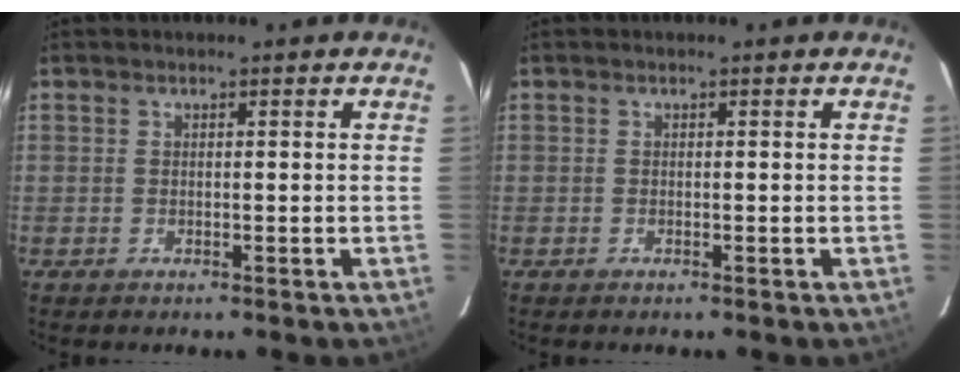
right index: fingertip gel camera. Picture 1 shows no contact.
{"total": 0.0}